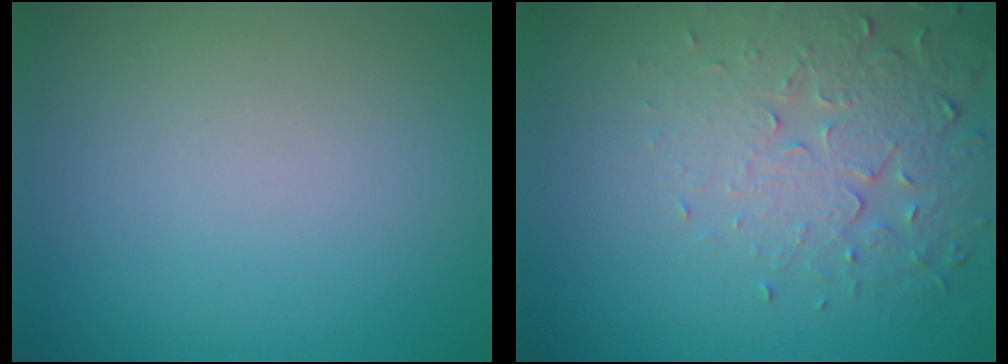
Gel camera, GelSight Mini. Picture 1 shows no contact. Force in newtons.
{"total": 5.0, "press": 3.6, "slide": 3.4}